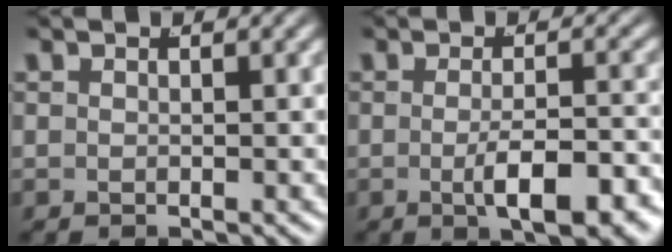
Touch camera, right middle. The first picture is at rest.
{"total": 4.7, "force": [-2.4, 1.0, 3.9], "torque": [-0.058, -0.013, -0.032]}